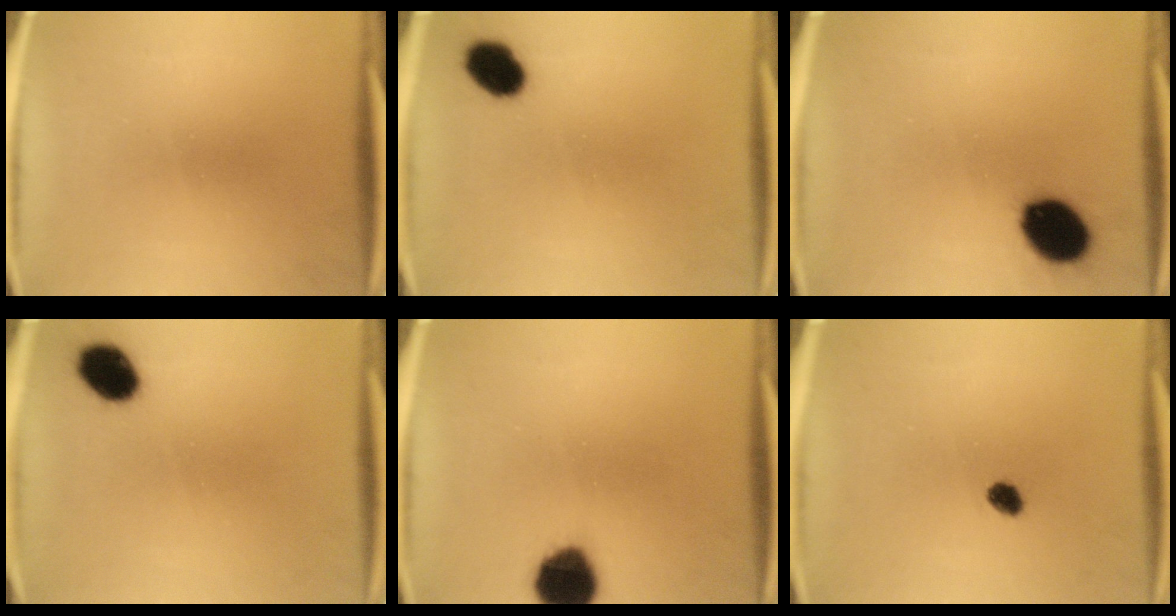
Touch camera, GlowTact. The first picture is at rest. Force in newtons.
{"total": 7.0}
{"total": 11.9}
{"total": 7.5}
{"total": 11.1}
{"total": 2.2}